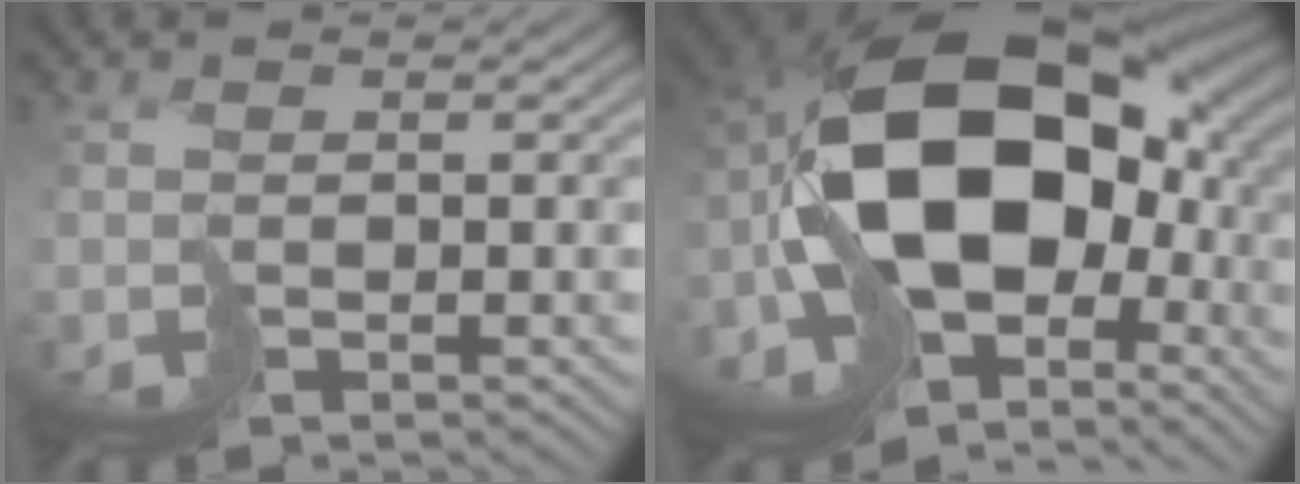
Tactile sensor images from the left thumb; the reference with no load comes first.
{"total": 21.2, "force": [-3.4, 13.6, 15.9], "torque": [-0.350, -0.014, -0.054]}